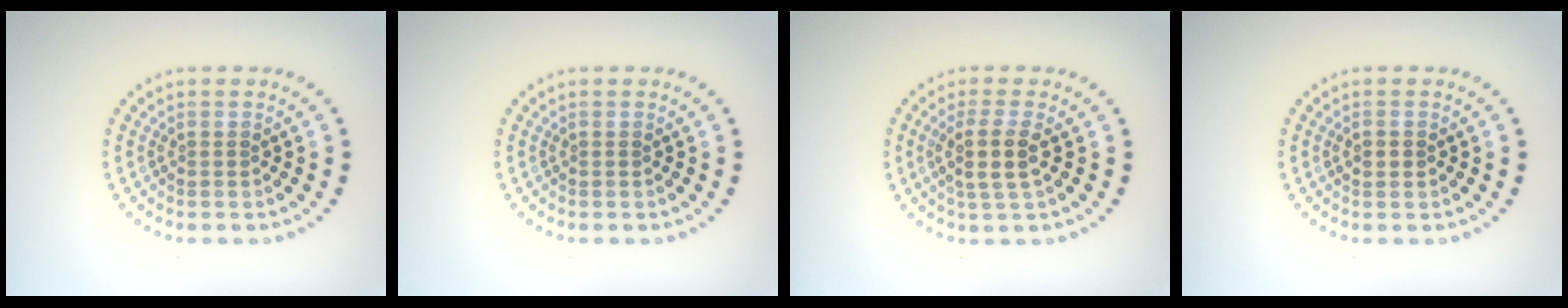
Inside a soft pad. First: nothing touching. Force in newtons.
{"total": 0.0}
{"total": 2.8, "press": 2.4, "slide": 1.5}
{"total": 1.4, "press": 1.4, "slide": 0.1}